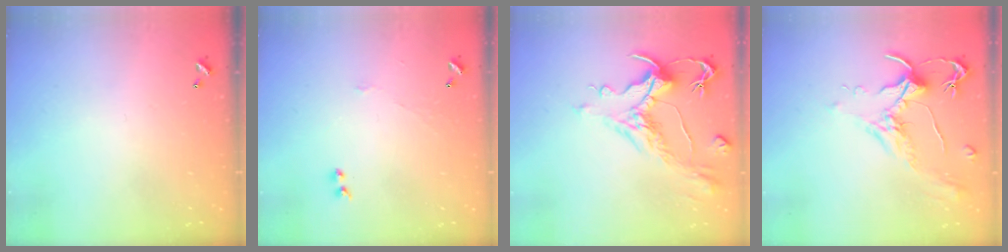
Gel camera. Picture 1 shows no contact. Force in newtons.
{"total": 3.5, "press": 3.5, "slide": 0.4}
{"total": 2.0, "press": 1.2, "slide": 1.6}
{"total": 1.9, "press": 1.9, "slide": 0.6}